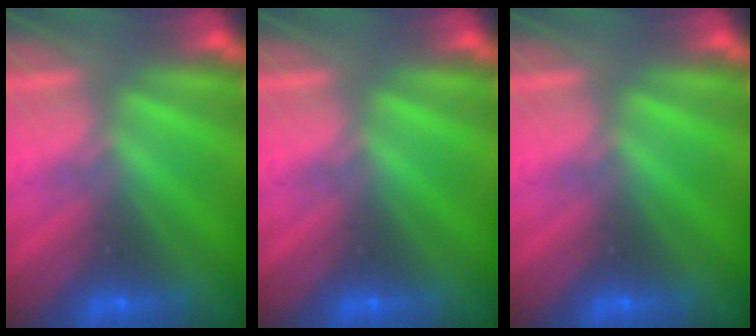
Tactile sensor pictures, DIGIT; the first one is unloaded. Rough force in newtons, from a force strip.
{"total": 0.0}
{"total": 0.0}